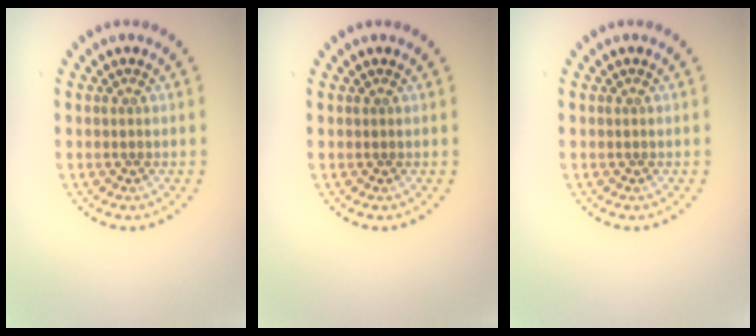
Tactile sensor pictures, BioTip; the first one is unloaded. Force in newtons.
{"total": 0.0}
{"total": 0.0}